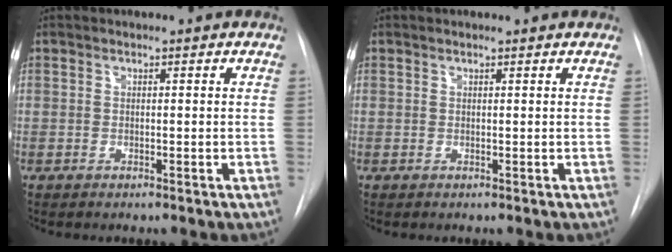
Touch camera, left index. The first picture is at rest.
{"total": 0.6, "force": [0.5, 0.0, 0.1], "torque": [-0.009, 0.005, 0.007]}